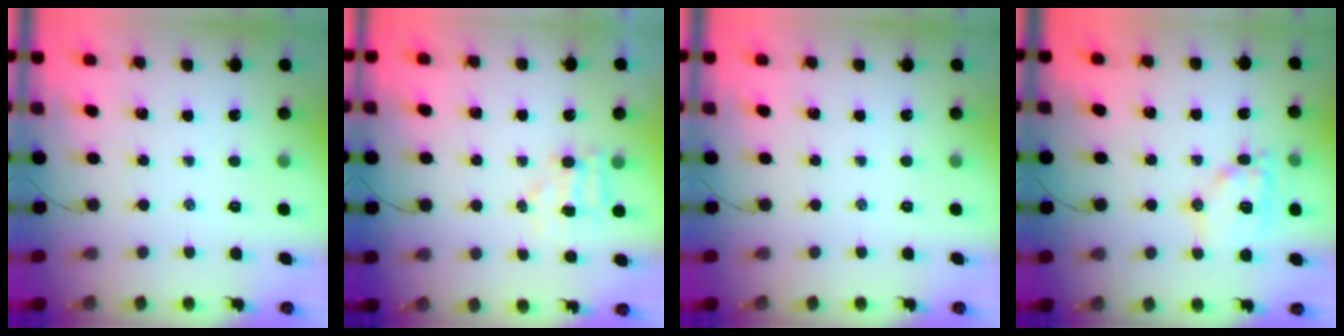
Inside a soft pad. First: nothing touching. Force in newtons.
{"total": 4.0, "press": 4.0, "slide": 0.6}
{"total": 0.0}
{"total": 11.5, "press": 11.5, "slide": 1.0}